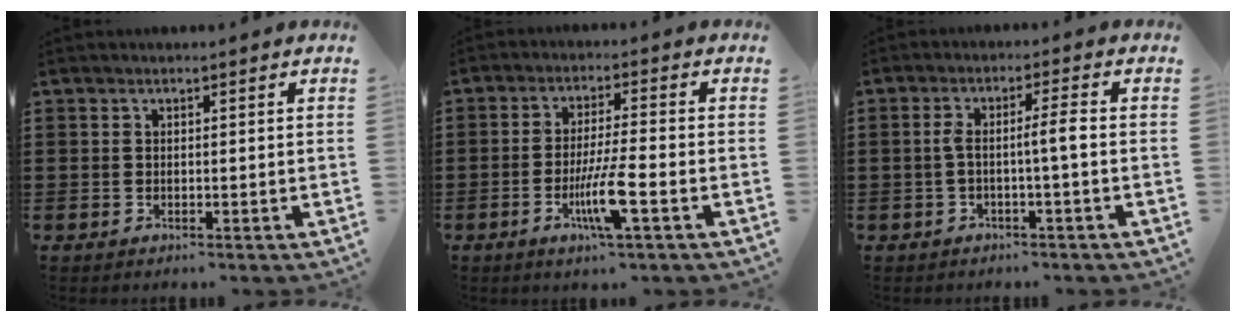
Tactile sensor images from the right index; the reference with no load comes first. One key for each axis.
{"total": 7.2, "fx": -2.8, "fy": 0.5, "fz": 6.7, "tx": -0.134, "ty": -0.018, "tz": -0.053}
{"total": 4.0, "fx": -0.6, "fy": 0.1, "fz": 4.0, "tx": -0.075, "ty": 0.001, "tz": -0.015}